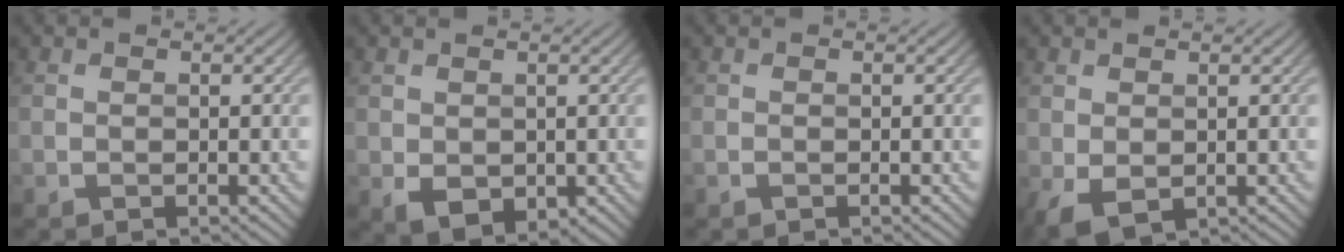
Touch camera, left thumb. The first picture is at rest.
{"total": 2.8, "force": [0.2, 2.2, 1.7], "torque": [-0.041, -0.015, 0.008]}
{"total": 0.0}
{"total": 2.9, "force": [-0.6, 1.8, 2.1], "torque": [-0.051, -0.008, -0.012]}